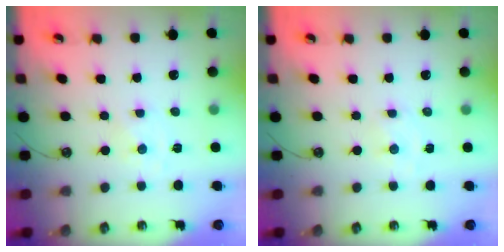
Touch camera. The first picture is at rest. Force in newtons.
{"total": 1.8, "press": 1.8, "slide": 0.3}